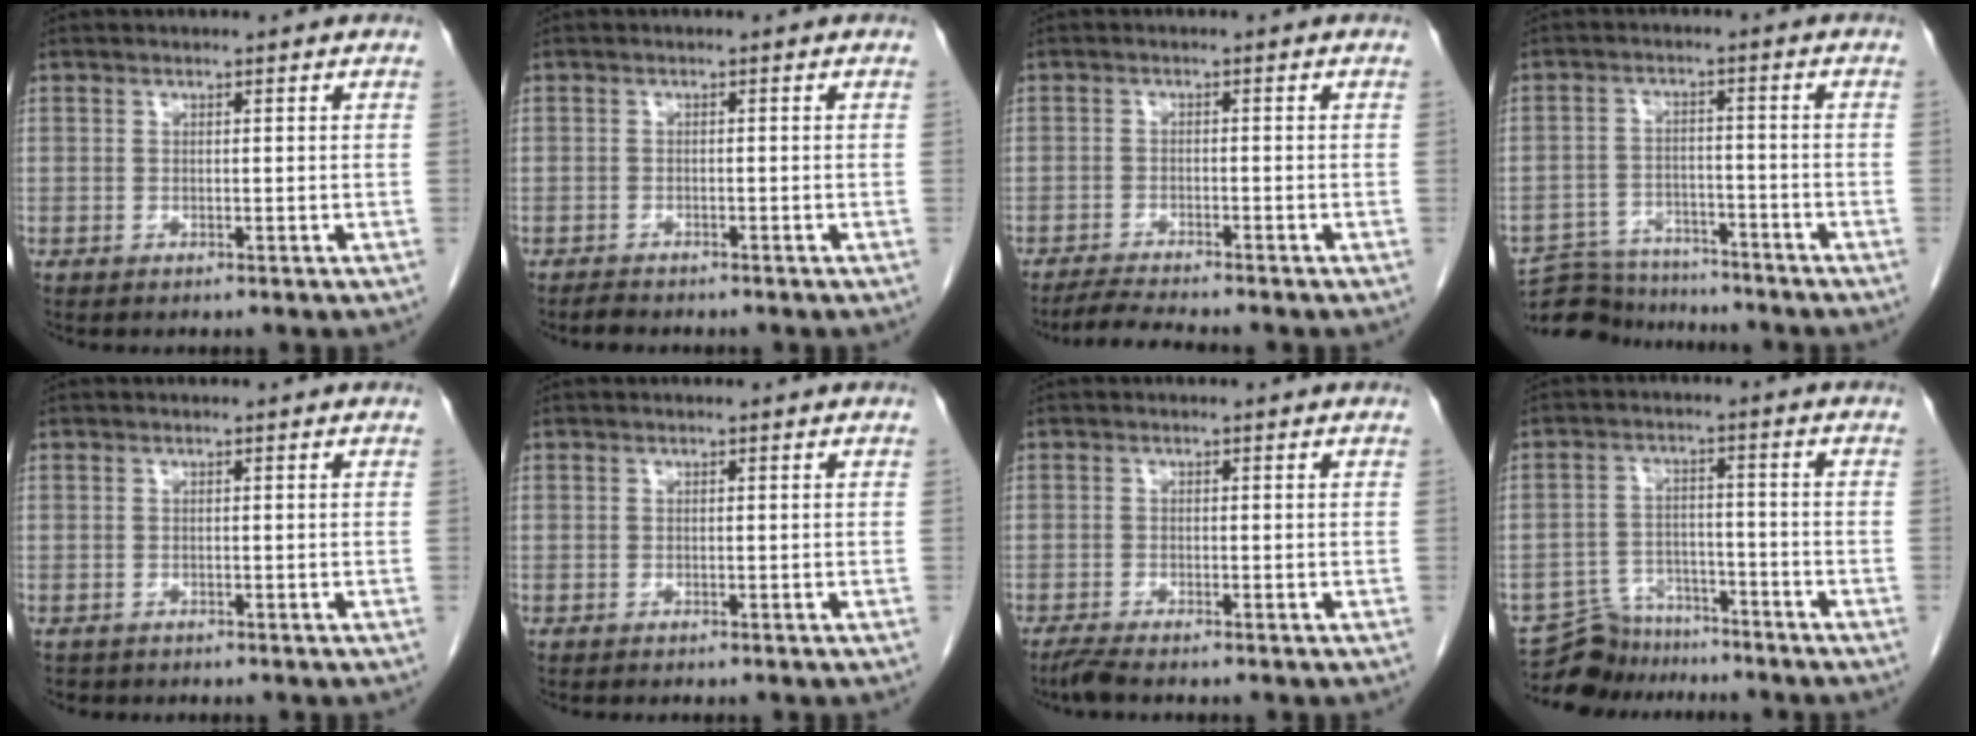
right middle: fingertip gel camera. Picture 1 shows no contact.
{"total": 1.3, "force": [-1.2, 0.3, 0.2], "torque": [-0.013, -0.004, -0.020]}
{"total": 4.5, "force": [-4.2, -0.4, 1.6], "torque": [-0.032, -0.018, -0.071]}
{"total": 10.4, "force": [-10.0, 2.9, 1.1], "torque": [-0.019, 0.010, -0.155]}
{"total": 1.1, "force": [-0.9, 0.6, 0.0], "torque": [-0.011, 0.000, -0.014]}
{"total": 0.0}
{"total": 2.1, "force": [-1.8, 0.0, 1.1], "torque": [-0.032, -0.008, -0.038]}
{"total": 7.9, "force": [-7.3, 3.1, -0.1], "torque": [-0.001, 0.018, -0.125]}